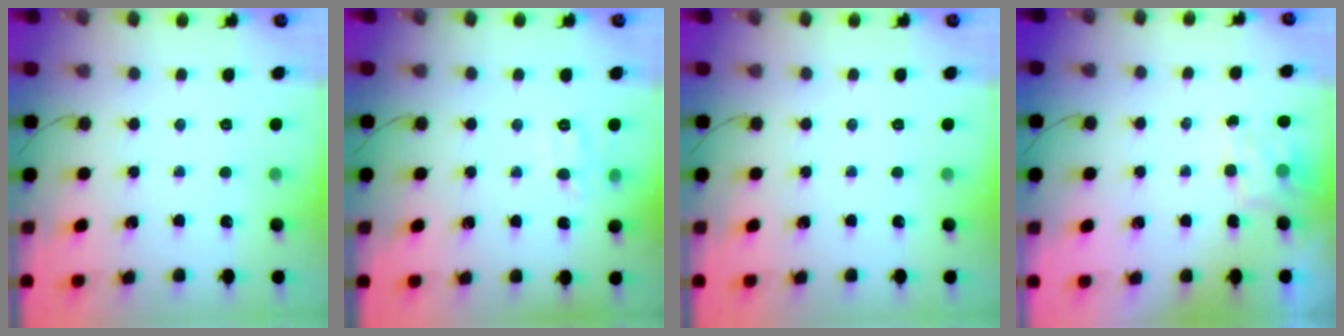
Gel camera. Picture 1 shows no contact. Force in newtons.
{"total": 6.9, "press": 6.8, "slide": 1.0}
{"total": 0.0}
{"total": 4.8, "press": 4.7, "slide": 1.1}